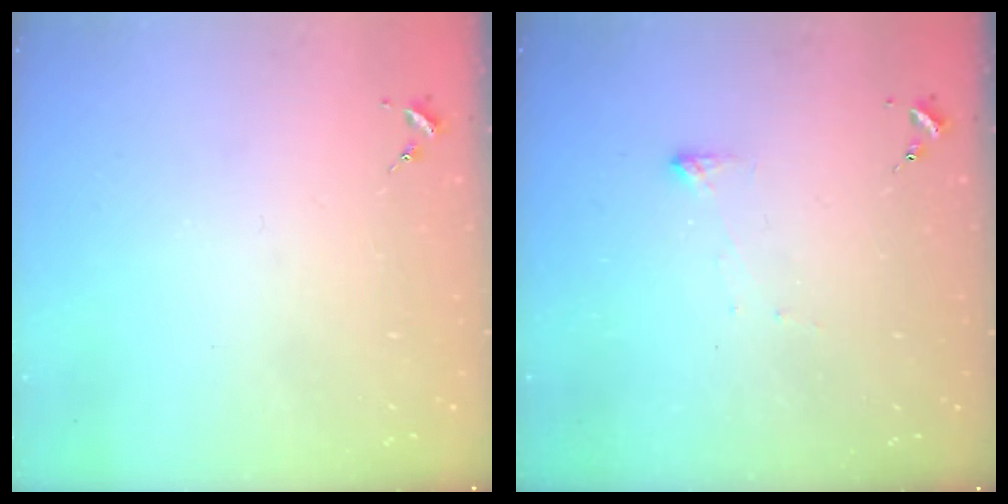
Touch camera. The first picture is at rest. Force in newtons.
{"total": 3.2, "press": 3.2, "slide": 0.6}